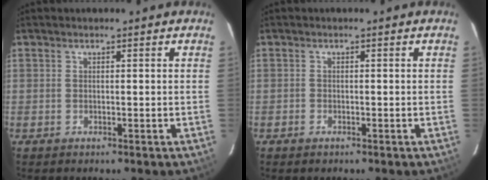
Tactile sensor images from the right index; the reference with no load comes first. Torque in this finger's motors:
{"motor_torque": [0.15, -0.16, -0.01, -0.01]}